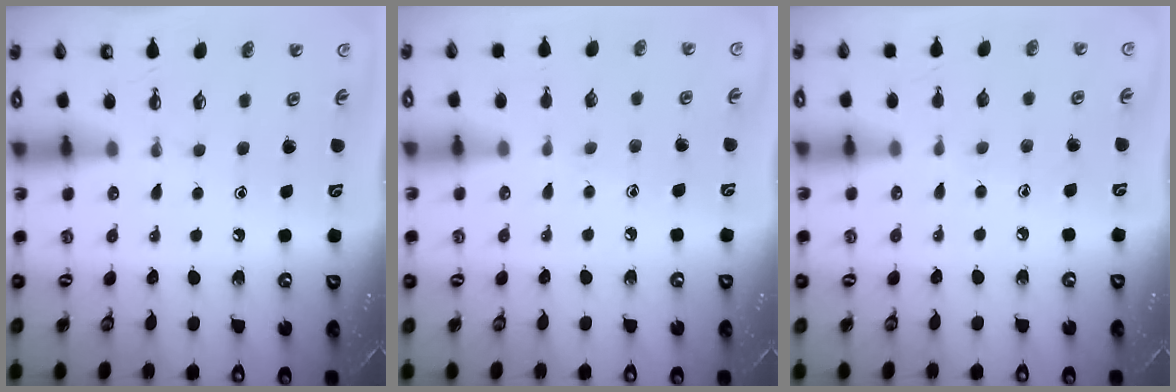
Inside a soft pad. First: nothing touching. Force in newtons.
{"total": 5.1, "press": 5.1, "slide": 0.6}
{"total": 5.0, "press": 4.9, "slide": 0.5}